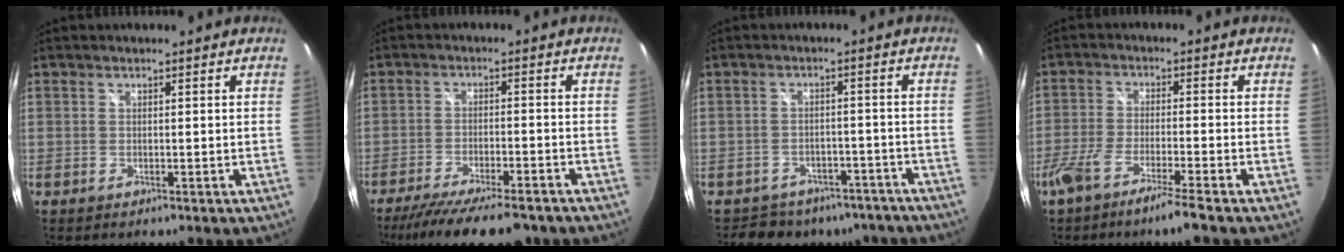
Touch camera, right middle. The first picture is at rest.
{"total": 14.8, "force": [-12.1, 3.1, 7.8], "torque": [-0.156, -0.034, -0.184]}
{"total": 12.1, "force": [-9.8, 6.4, 2.9], "torque": [-0.067, 0.012, -0.116]}
{"total": 7.3, "force": [-5.4, -0.2, 5.0], "torque": [-0.114, -0.014, -0.103]}